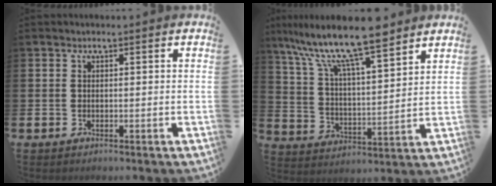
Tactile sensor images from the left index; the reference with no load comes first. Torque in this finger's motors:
{"motor_torque": [0.46, -0.66, 1.05, 0.21]}